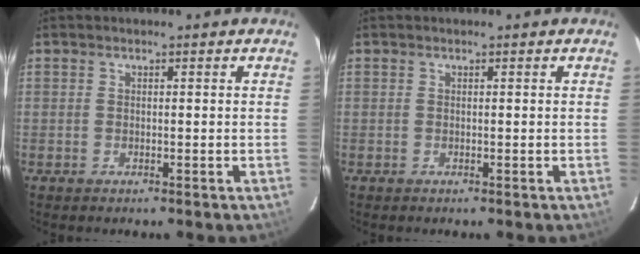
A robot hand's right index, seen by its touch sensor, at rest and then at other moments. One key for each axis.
{"total": 0.0}